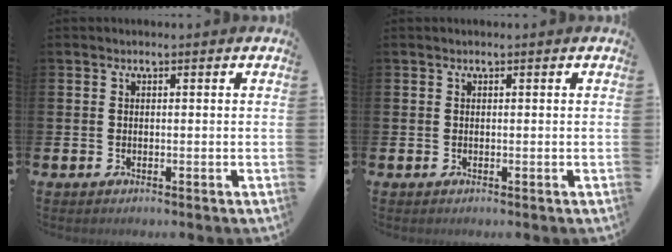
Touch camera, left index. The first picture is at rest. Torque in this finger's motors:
{"motor_torque": [-1.22, -0.42, -1.05, -0.01]}